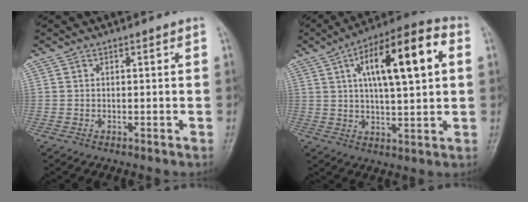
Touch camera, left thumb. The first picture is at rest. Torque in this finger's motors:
{"motor_torque": [0.32, 0.91, 0.25, 0.01, 0.16]}